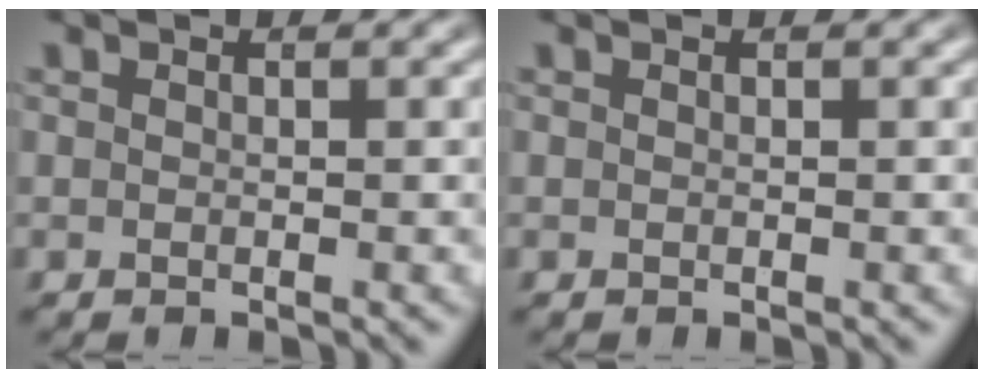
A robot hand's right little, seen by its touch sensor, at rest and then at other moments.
{"total": 0.0}